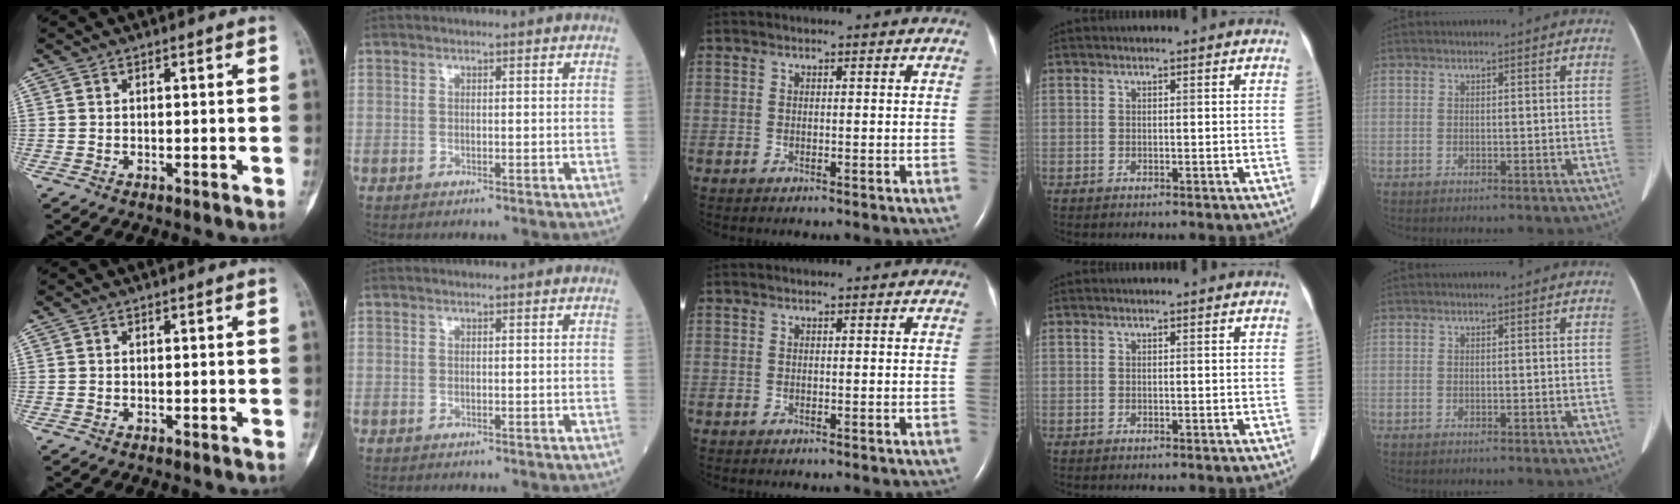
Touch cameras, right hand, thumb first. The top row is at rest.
{}